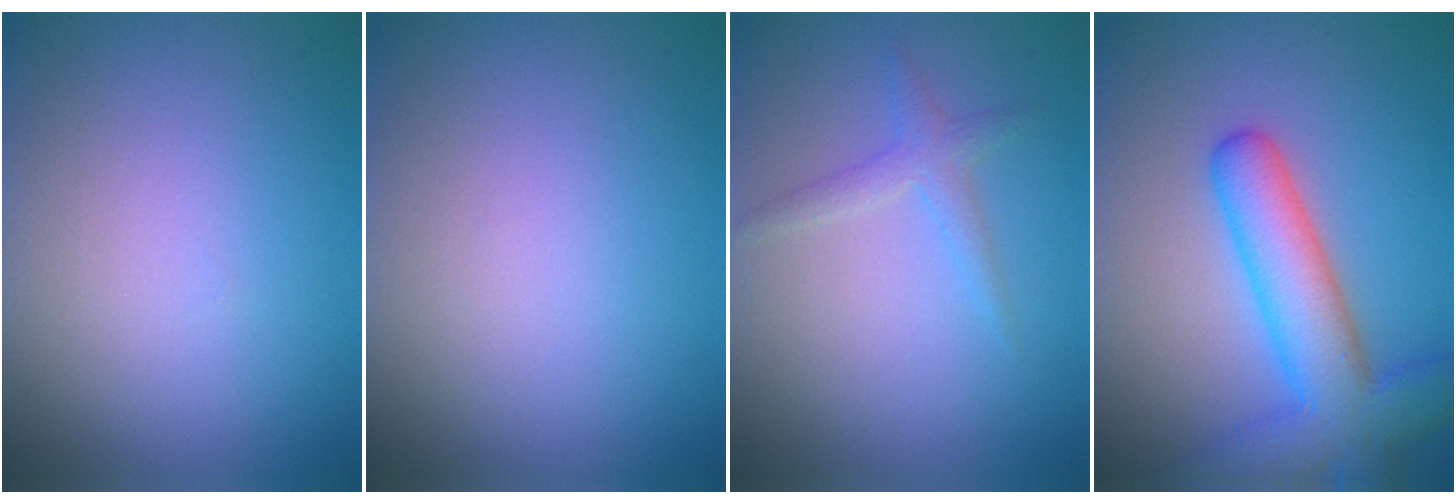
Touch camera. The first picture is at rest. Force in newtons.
{"total": 0.0}
{"total": 1.7, "press": 1.7, "slide": 0.0}
{"total": 7.6, "press": 7.6, "slide": 0.4}